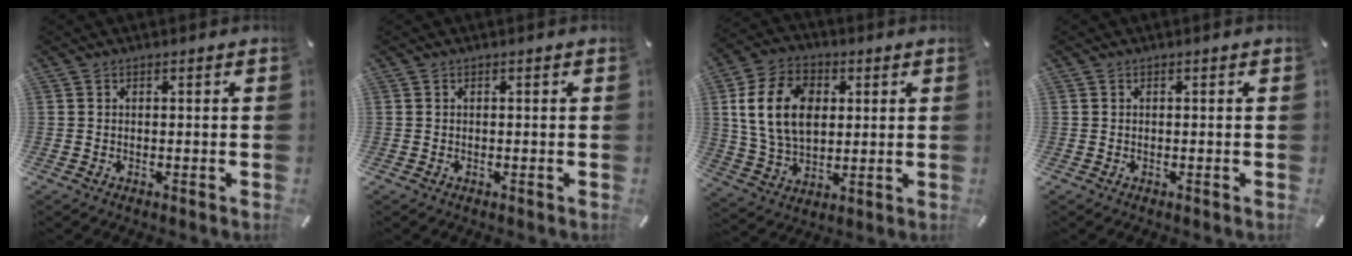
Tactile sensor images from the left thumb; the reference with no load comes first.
{"total": 0.0}
{"total": 13.9, "force": [2.7, 10.3, 8.9], "torque": [-0.180, 0.011, 0.049]}
{"total": 0.0}